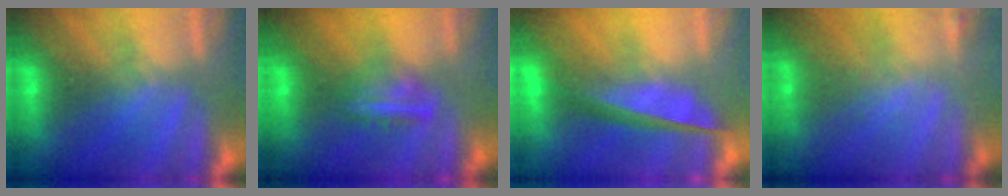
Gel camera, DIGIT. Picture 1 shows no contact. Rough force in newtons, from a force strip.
{"total": 9.2}
{"total": 7.3}
{"total": 1.9}